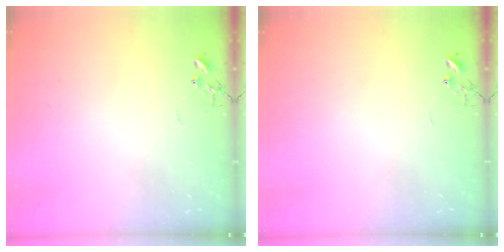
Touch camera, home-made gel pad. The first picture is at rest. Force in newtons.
{"total": 0.0}